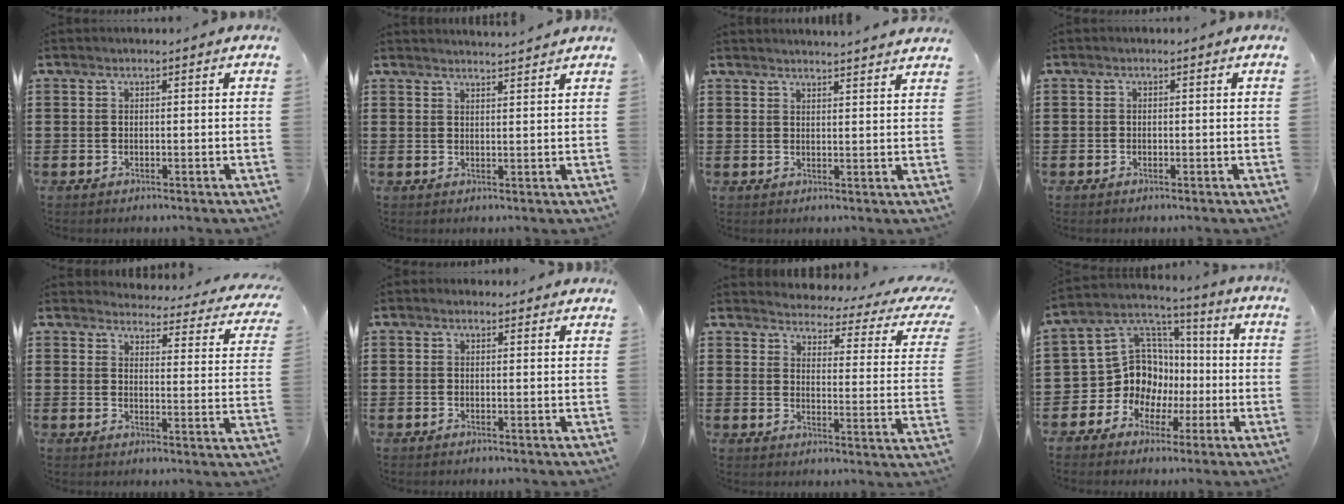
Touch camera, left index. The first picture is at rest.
{"total": 2.2, "force": [2.1, -0.3, 0.0], "torque": [-0.006, -0.007, 0.041]}
{"total": 2.4, "force": [2.3, -0.5, 0.0], "torque": [-0.006, -0.010, 0.044]}
{"total": 0.5, "force": [-0.3, 0.4, 0.0], "torque": [-0.003, 0.002, -0.007]}
{"total": 3.8, "force": [3.6, 0.4, 1.0], "torque": [-0.032, -0.030, 0.059]}
{"total": 0.7, "force": [0.5, 0.4, 0.3], "torque": [-0.007, 0.003, 0.010]}
{"total": 2.9, "force": [2.7, 0.1, 1.2], "torque": [-0.035, -0.029, 0.035]}
{"total": 12.0, "force": [-2.0, 11.1, 4.2], "torque": [-0.133, 0.000, -0.028]}